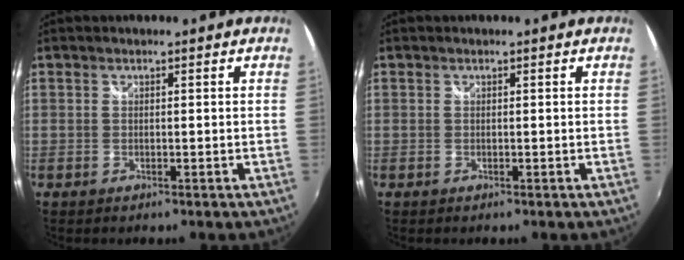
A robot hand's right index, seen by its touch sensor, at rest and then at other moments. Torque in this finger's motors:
{"motor_torque": [0.17, 0.15, -0.01, 0.00]}